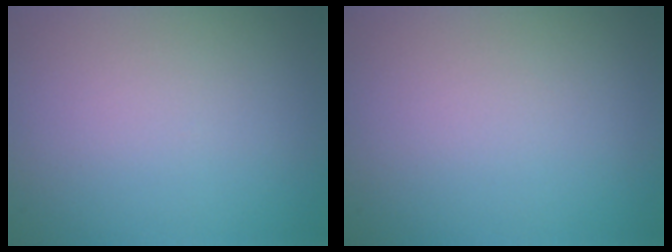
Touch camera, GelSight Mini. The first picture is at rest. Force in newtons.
{"total": 0.0}